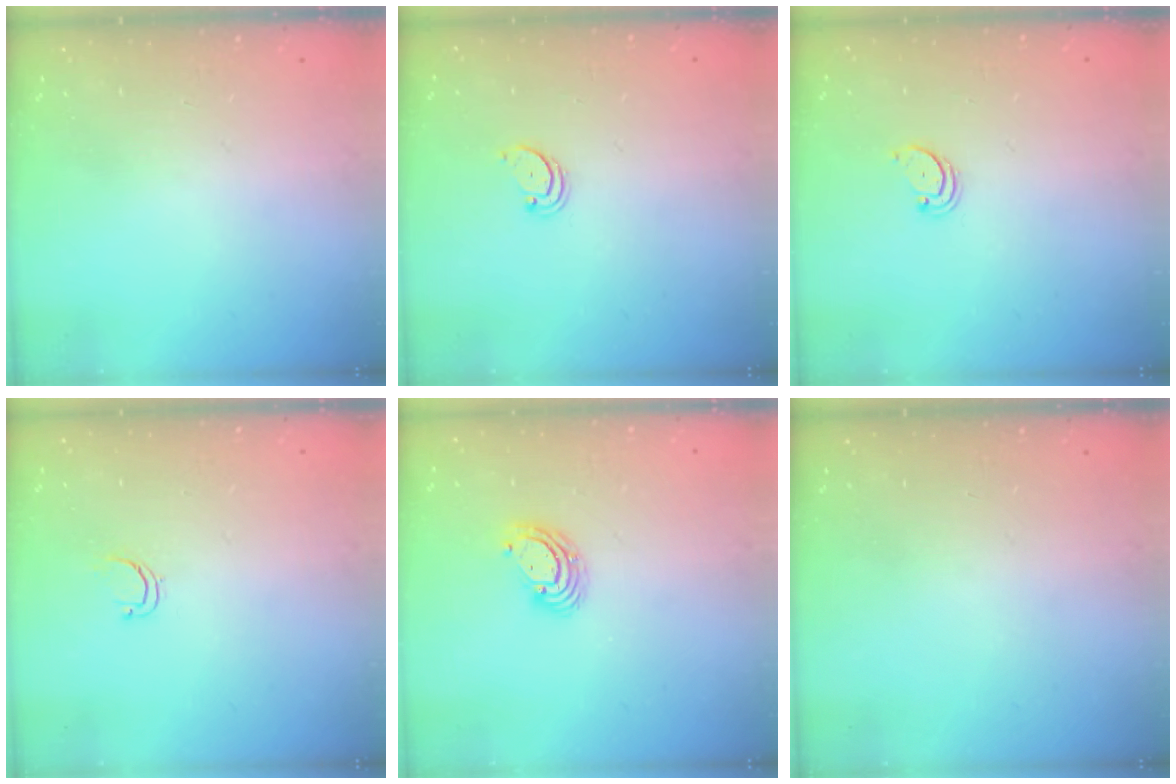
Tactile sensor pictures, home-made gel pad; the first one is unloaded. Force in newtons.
{"total": 2.0, "press": 2.0, "slide": 0.2}
{"total": 2.0, "press": 2.0, "slide": 0.2}
{"total": 3.5, "press": 3.4, "slide": 0.8}
{"total": 5.2, "press": 5.2, "slide": 0.3}
{"total": 0.0}